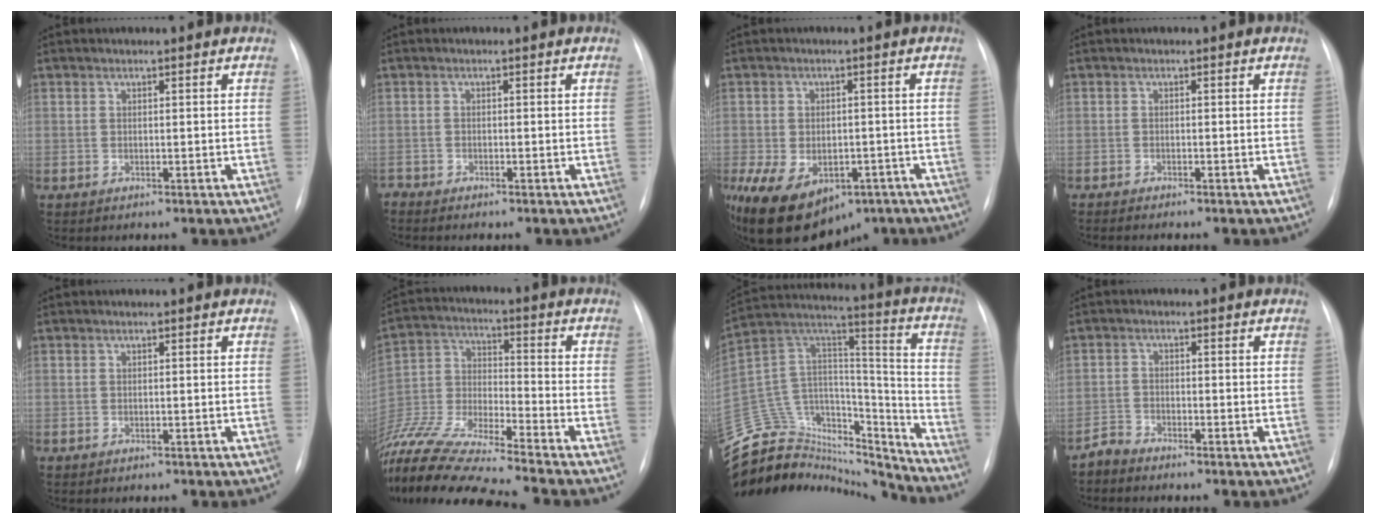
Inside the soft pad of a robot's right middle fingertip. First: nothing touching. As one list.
[{"total": 0.9, "force": [-0.9, -0.2, -0.1], "torque": [0.002, -0.003, -0.017]}, {"total": 16.4, "force": [-8.8, 10.5, 9.0], "torque": [-0.206, -0.014, -0.120]}, {"total": 2.8, "force": [-2.4, 0.1, 1.4], "torque": [-0.020, -0.004, -0.030]}, {"total": 0.0}, {"total": 17.9, "force": [-16.0, -1.0, 7.9], "torque": [-0.180, -0.016, -0.299]}, {"total": 33.2, "force": [-29.7, 10.8, 10.1], "torque": [-0.235, 0.022, -0.457]}, {"total": 1.8, "force": [-1.8, 0.2, -0.3], "torque": [0.010, -0.004, -0.037]}]